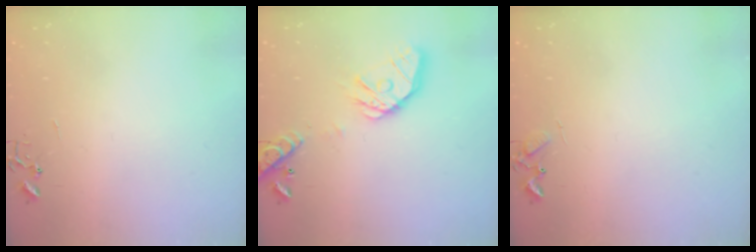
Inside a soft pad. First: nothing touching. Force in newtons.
{"total": 17.6, "press": 17.3, "slide": 2.8}
{"total": 5.9, "press": 5.9, "slide": 0.3}